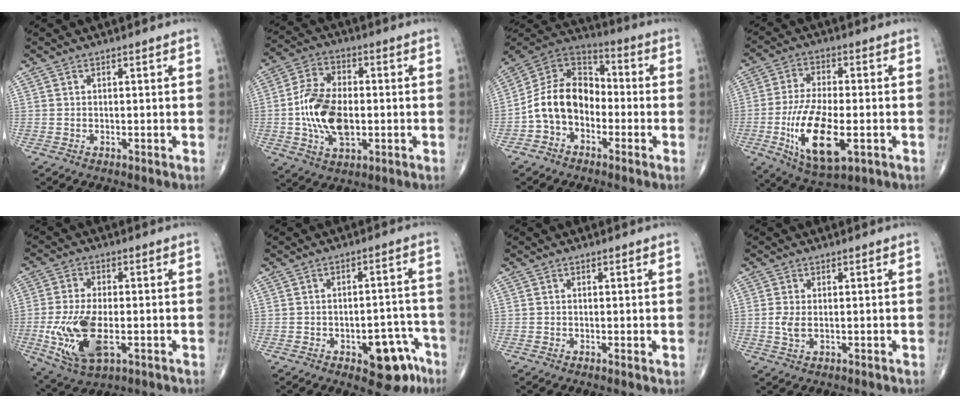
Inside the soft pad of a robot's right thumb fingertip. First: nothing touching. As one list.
[{"total": 13.8, "force": [-1.4, 7.9, 11.2], "torque": [-0.206, 0.009, -0.027]}, {"total": 12.9, "force": [-3.2, 9.5, 8.2], "torque": [-0.127, 0.055, -0.073]}, {"total": 15.2, "force": [-4.1, 6.4, 13.2], "torque": [-0.250, -0.004, -0.064]}, {"total": 13.3, "force": [-3.1, 6.5, 11.3], "torque": [-0.235, -0.004, -0.047]}, {"total": 10.0, "force": [-5.0, 5.0, 7.1], "torque": [-0.056, 0.041, -0.058]}, {"total": 0.6, "force": [0.0, 0.1, 0.5], "torque": [-0.011, -0.003, -0.003]}, {"total": 2.7, "force": [-0.1, 1.5, 2.2], "torque": [-0.056, -0.006, -0.003]}]